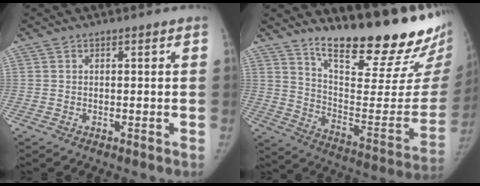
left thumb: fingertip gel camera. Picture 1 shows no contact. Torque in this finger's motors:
{"motor_torque": [0.87, 0.92, 1.35, -1.42, 0.25]}